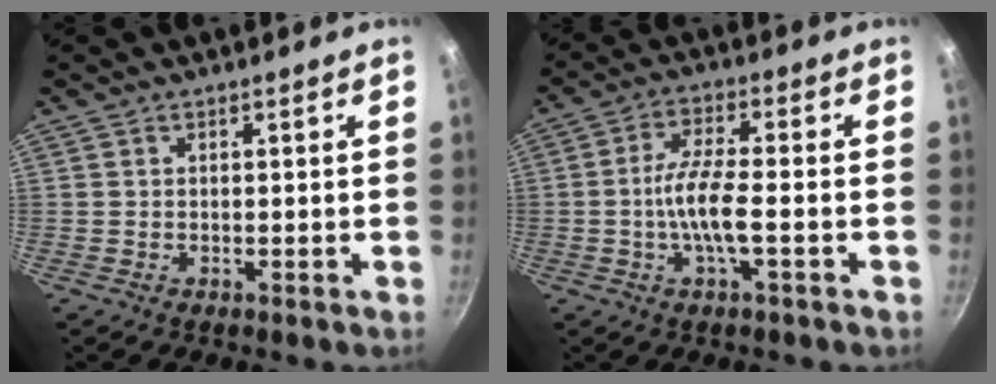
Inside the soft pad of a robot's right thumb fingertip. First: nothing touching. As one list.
[{"total": 7.8, "force": [-1.9, 1.6, 7.3], "torque": [-0.146, 0.020, -0.044]}]